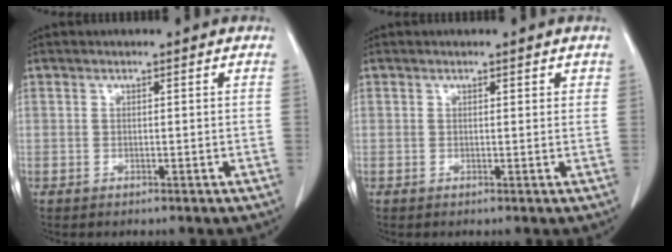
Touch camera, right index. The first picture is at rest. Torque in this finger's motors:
{"motor_torque": [0.02, -0.02, -0.07, -0.01]}